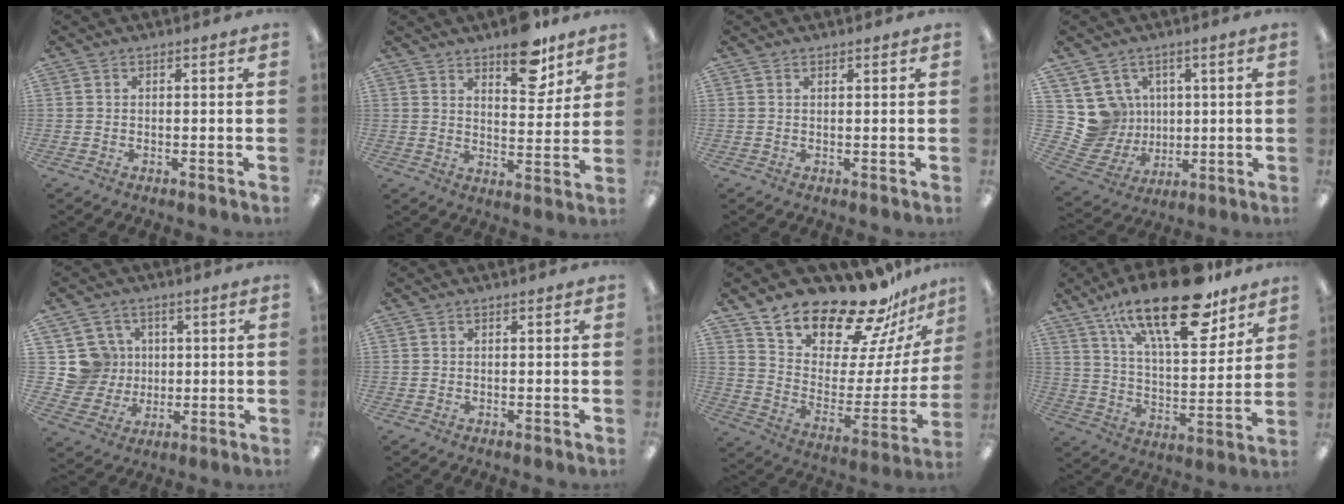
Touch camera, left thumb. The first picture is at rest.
{"total": 12.6, "force": [9.7, 5.1, 6.4], "torque": [-0.065, -0.065, 0.165]}
{"total": 0.5, "force": [0.5, 0.2, 0.1], "torque": [-0.003, 0.001, 0.009]}
{"total": 10.5, "force": [3.5, 9.8, 1.6], "torque": [-0.063, -0.030, 0.076]}
{"total": 9.6, "force": [2.6, 9.2, 1.1], "torque": [-0.034, -0.005, 0.061]}
{"total": 0.0}
{"total": 19.8, "force": [17.9, 5.7, 6.3], "torque": [-0.114, -0.151, 0.308]}
{"total": 24.3, "force": [16.0, 9.1, 15.8], "torque": [-0.251, -0.086, 0.268]}